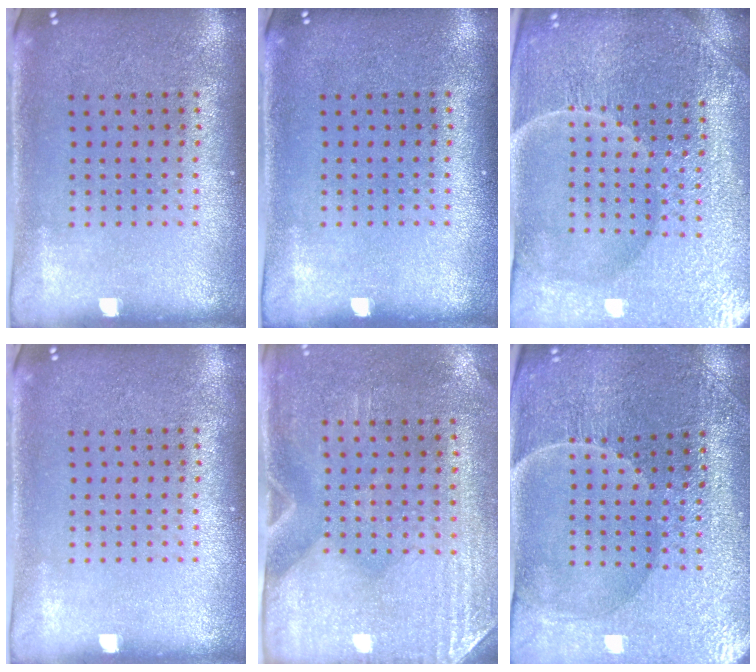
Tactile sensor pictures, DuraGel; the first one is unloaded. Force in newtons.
{"total": 0.0}
{"total": 5.4, "press": 5.1, "slide": 1.9}
{"total": 0.0}
{"total": 2.9, "press": 2.5, "slide": 1.5}
{"total": 3.5, "press": 3.5, "slide": 0.2}